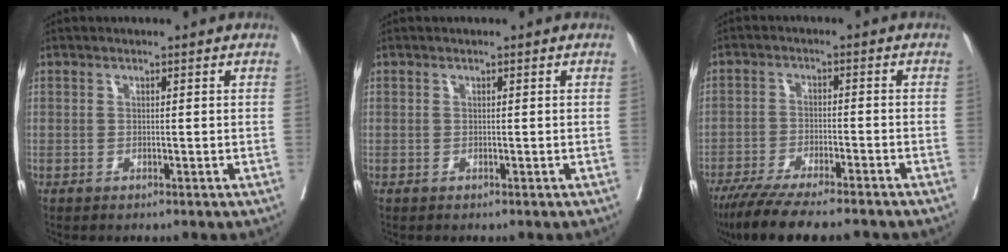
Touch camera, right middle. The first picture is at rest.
{"total": 0.0}
{"total": 14.2, "force": [-12.0, 1.7, 7.3], "torque": [-0.118, -0.031, -0.188]}